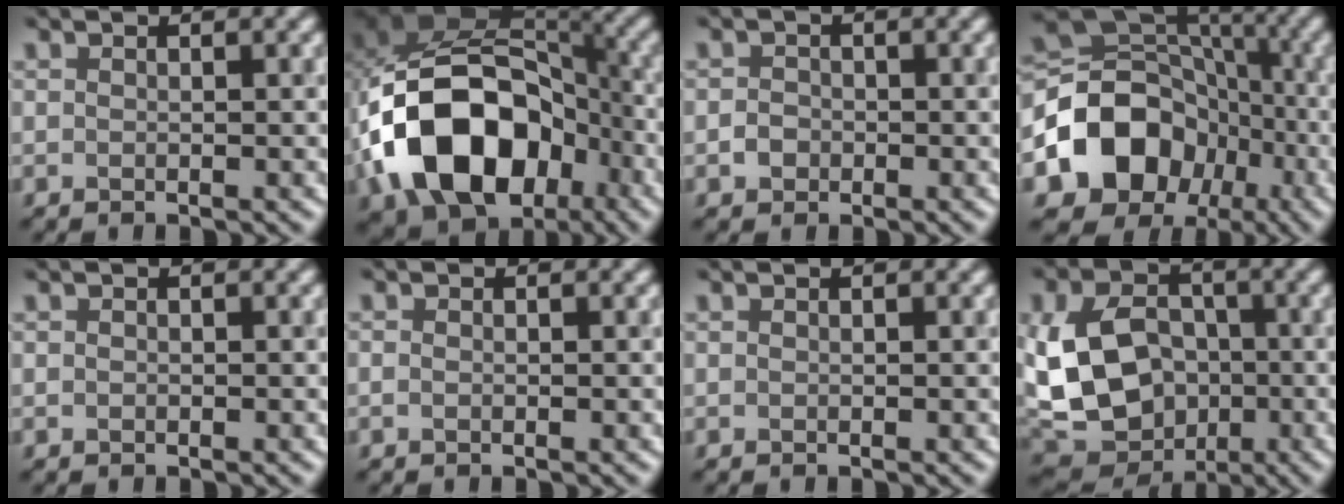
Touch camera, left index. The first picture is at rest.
{"total": 15.8, "force": [-5.3, 10.9, 10.1], "torque": [-0.162, -0.014, -0.091]}
{"total": 1.1, "force": [-0.5, 0.9, 0.2], "torque": [-0.001, -0.001, -0.013]}
{"total": 11.4, "force": [-3.7, 9.3, 5.5], "torque": [-0.094, 0.003, -0.071]}
{"total": 0.0}
{"total": 0.0}
{"total": 0.0}
{"total": 12.9, "force": [-1.5, 10.2, 7.8], "torque": [-0.163, -0.009, -0.027]}